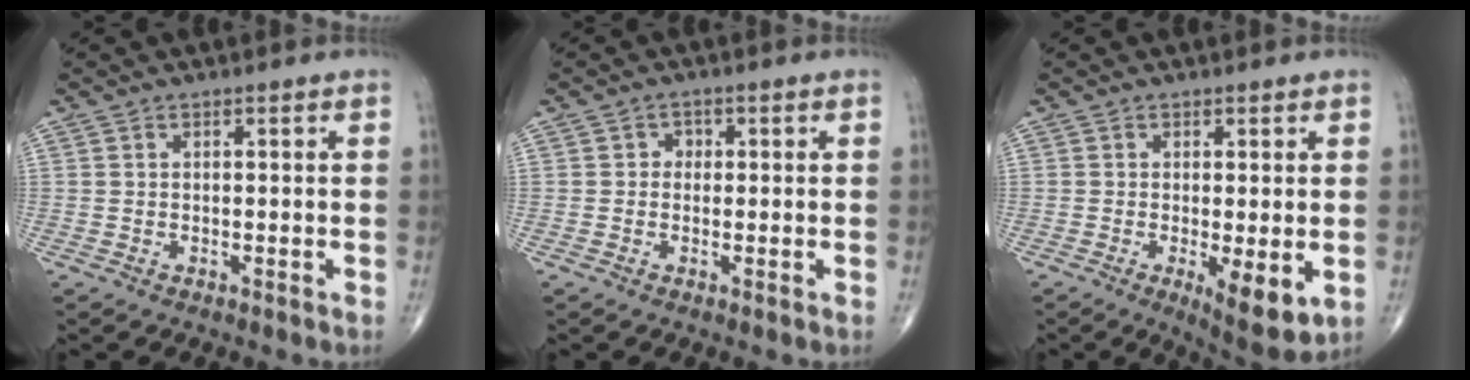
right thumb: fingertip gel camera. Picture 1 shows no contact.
{"total": 1.5, "force": [0.1, 1.4, 0.6], "torque": [0.003, 0.005, -0.006]}
{"total": 7.5, "force": [-1.7, 2.3, 6.9], "torque": [-0.102, -0.022, -0.022]}